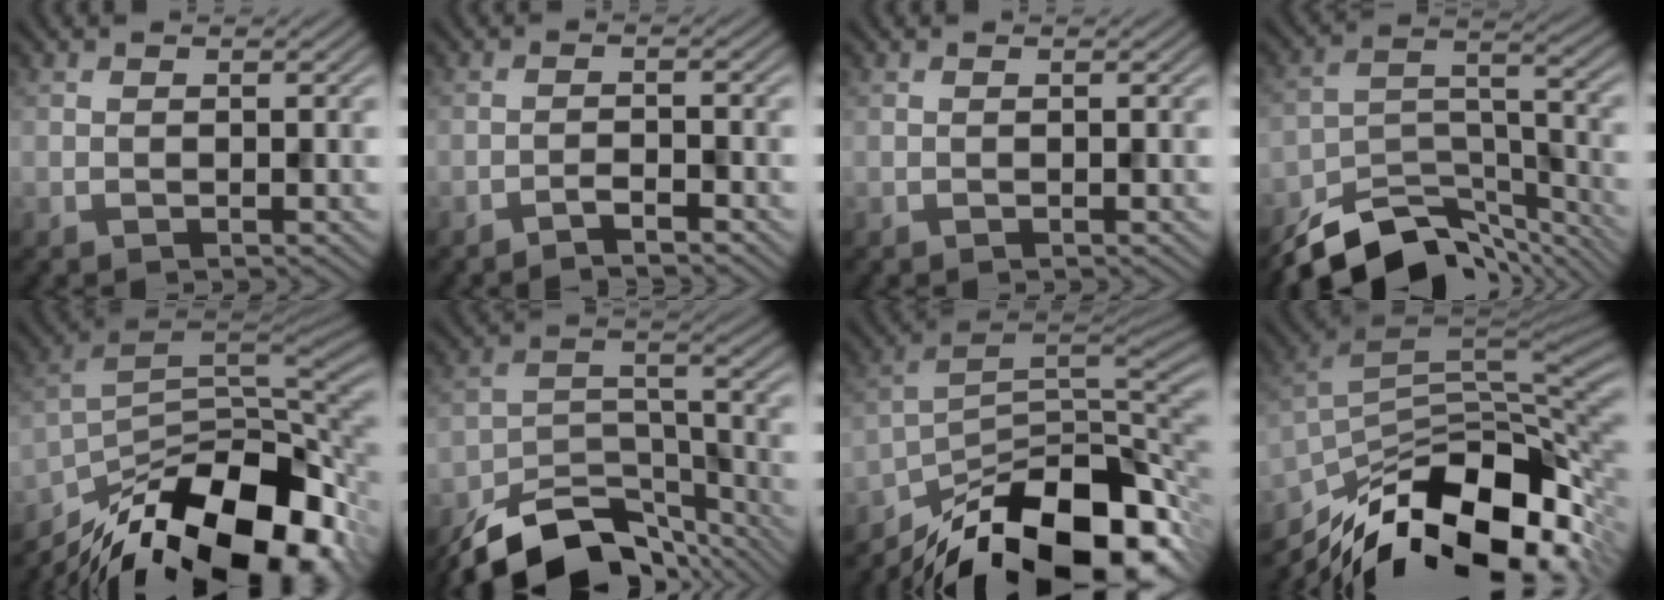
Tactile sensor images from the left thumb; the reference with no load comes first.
{"total": 1.9, "force": [-1.6, 0.2, 1.0], "torque": [-0.016, 0.005, -0.034]}
{"total": 0.0}
{"total": 11.8, "force": [-10.0, 4.0, 5.0], "torque": [-0.090, -0.003, -0.173]}
{"total": 18.1, "force": [-11.7, 7.6, 11.5], "torque": [-0.209, -0.035, -0.192]}
{"total": 13.1, "force": [-10.5, 5.2, 6.0], "torque": [-0.114, -0.009, -0.176]}
{"total": 16.2, "force": [-11.2, 6.6, 9.7], "torque": [-0.166, -0.018, -0.179]}
{"total": 16.3, "force": [-9.0, 7.0, 11.6], "torque": [-0.226, -0.022, -0.153]}